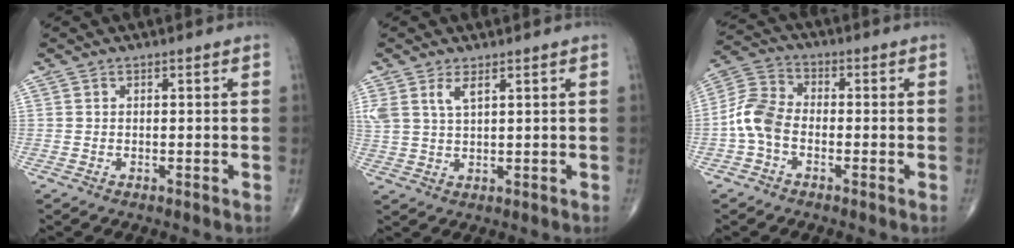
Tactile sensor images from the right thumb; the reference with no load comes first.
{"total": 4.5, "force": [2.3, 1.8, 3.5], "torque": [-0.079, -0.002, 0.054]}
{"total": 7.5, "force": [-2.0, 5.0, 5.3], "torque": [-0.104, 0.024, -0.054]}